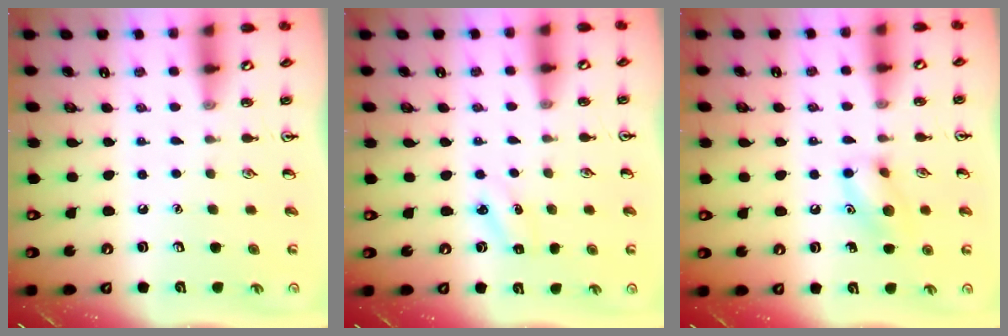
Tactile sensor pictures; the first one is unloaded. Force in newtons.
{"total": 2.5, "press": 2.3, "slide": 0.9}
{"total": 9.4, "press": 9.4, "slide": 0.5}